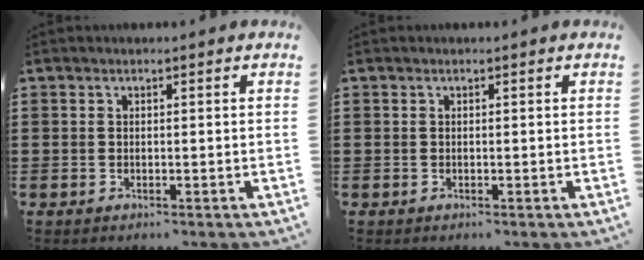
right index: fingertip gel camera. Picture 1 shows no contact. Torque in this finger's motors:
{"motor_torque": [0.00, 0.00, 0.00, 0.00]}